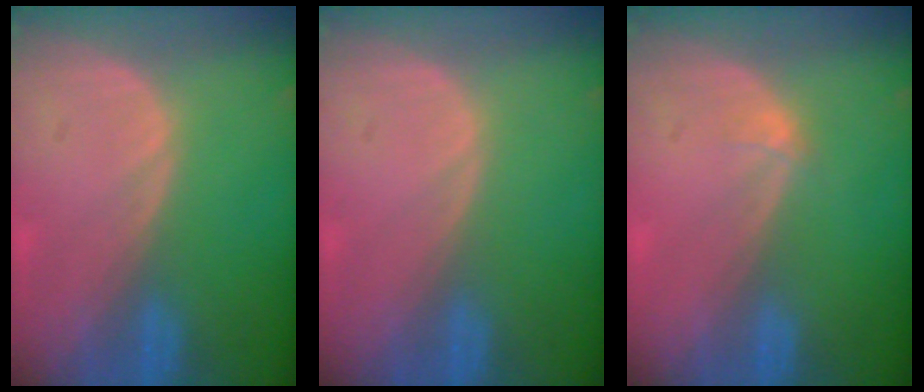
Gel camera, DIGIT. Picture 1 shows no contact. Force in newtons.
{"total": 0.0}
{"total": 0.7, "press": 0.7, "slide": 0.1}